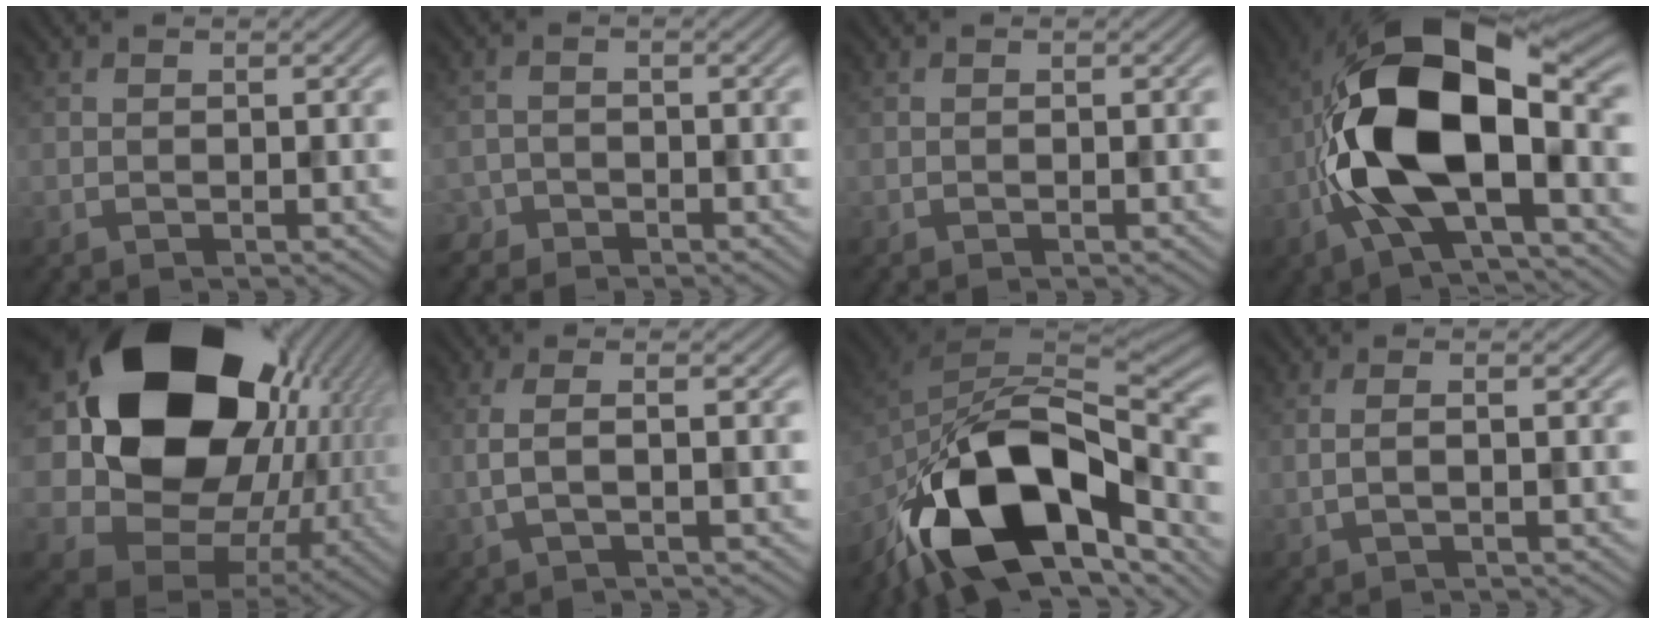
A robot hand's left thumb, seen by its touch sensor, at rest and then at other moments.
{"total": 2.1, "force": [-1.7, 1.2, 0.0], "torque": [0.003, -0.002, -0.044]}
{"total": 0.0}
{"total": 15.9, "force": [-2.1, 8.0, 13.6], "torque": [-0.260, -0.005, -0.043]}
{"total": 23.2, "force": [5.5, 17.6, 14.1], "torque": [-0.299, -0.025, 0.124]}
{"total": 3.2, "force": [-0.1, 0.8, 3.1], "torque": [-0.057, 0.003, -0.012]}
{"total": 18.0, "force": [-8.7, 9.6, 12.6], "torque": [-0.235, -0.010, -0.163]}
{"total": 1.8, "force": [-0.1, 0.4, 1.8], "torque": [-0.034, 0.005, -0.009]}